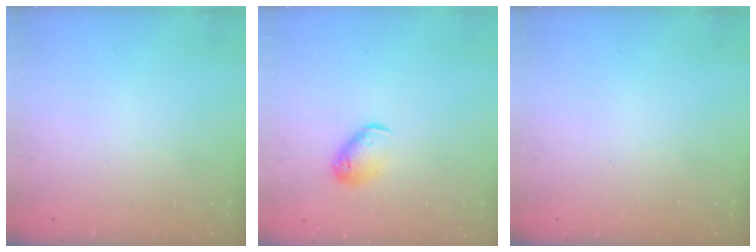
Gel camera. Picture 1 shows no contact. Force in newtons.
{"total": 8.4, "press": 8.3, "slide": 1.4}
{"total": 0.0}